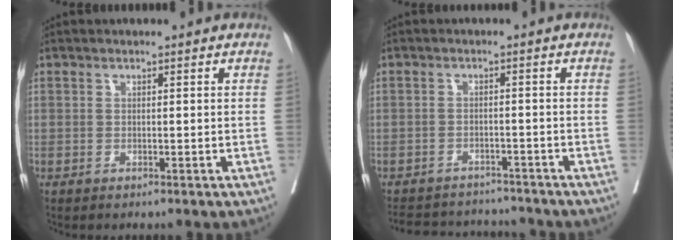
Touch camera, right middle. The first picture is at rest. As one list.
[{"total": 10.0, "force": [-9.4, 2.8, 1.7], "torque": [-0.033, 0.010, -0.126]}]